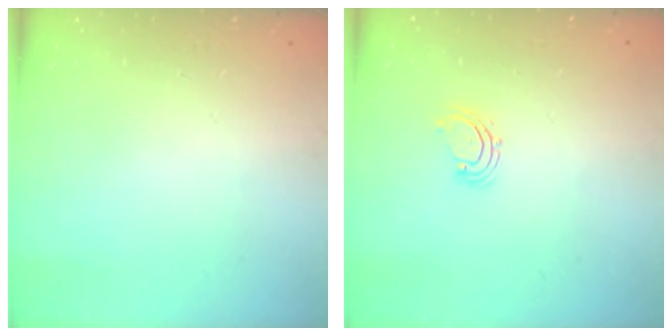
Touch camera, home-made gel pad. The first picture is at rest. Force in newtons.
{"total": 2.8, "press": 2.8, "slide": 0.2}